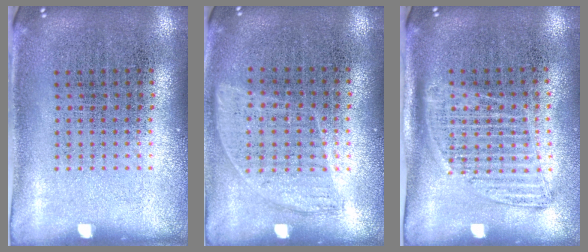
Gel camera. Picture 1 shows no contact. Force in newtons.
{"total": 0.9, "press": 0.8, "slide": 0.5}
{"total": 1.4, "press": 1.2, "slide": 0.7}